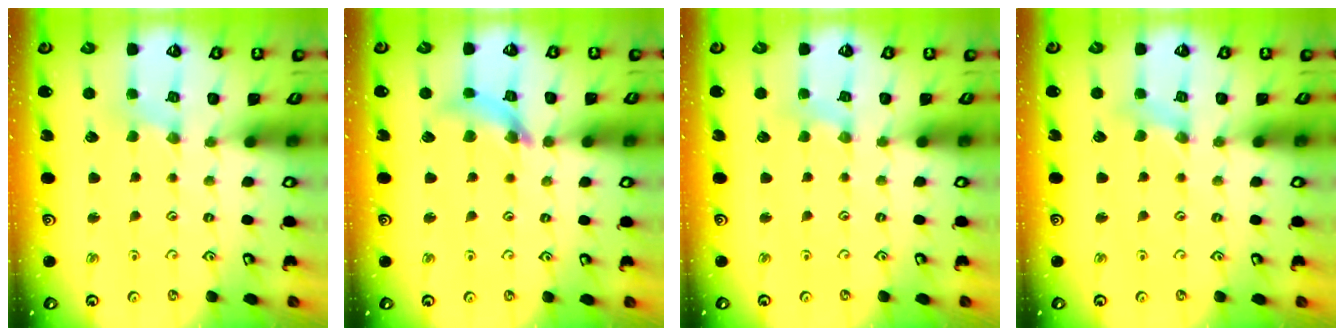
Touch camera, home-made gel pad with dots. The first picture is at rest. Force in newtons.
{"total": 8.9, "press": 8.8, "slide": 0.9}
{"total": 1.5, "press": 1.5, "slide": 0.3}
{"total": 2.9, "press": 2.9, "slide": 0.6}